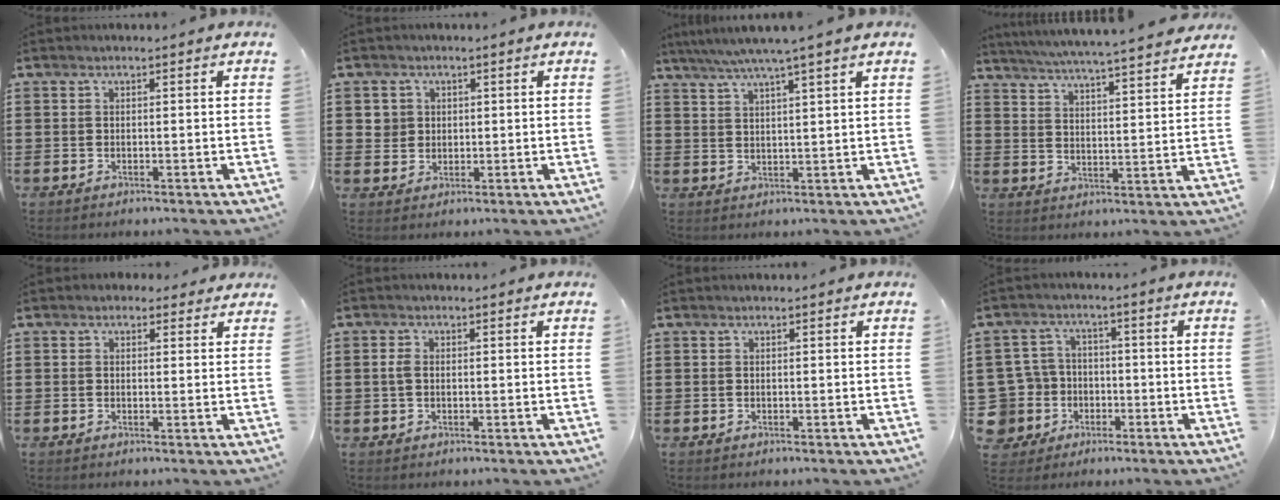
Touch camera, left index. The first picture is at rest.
{"total": 2.9, "force": [0.9, 2.7, 0.2], "torque": [-0.018, 0.011, 0.015]}
{"total": 4.4, "force": [3.4, -0.8, 2.6], "torque": [-0.060, -0.012, 0.057]}
{"total": 4.8, "force": [4.5, -0.9, 1.4], "torque": [-0.046, -0.037, 0.074]}
{"total": 1.6, "force": [1.0, 1.2, 0.4], "torque": [-0.005, 0.006, 0.017]}
{"total": 2.0, "force": [0.1, 1.3, 1.6], "torque": [-0.042, 0.003, -0.001]}
{"total": 0.0}
{"total": 7.8, "force": [-2.6, 7.0, 2.0], "torque": [-0.102, 0.004, -0.056]}